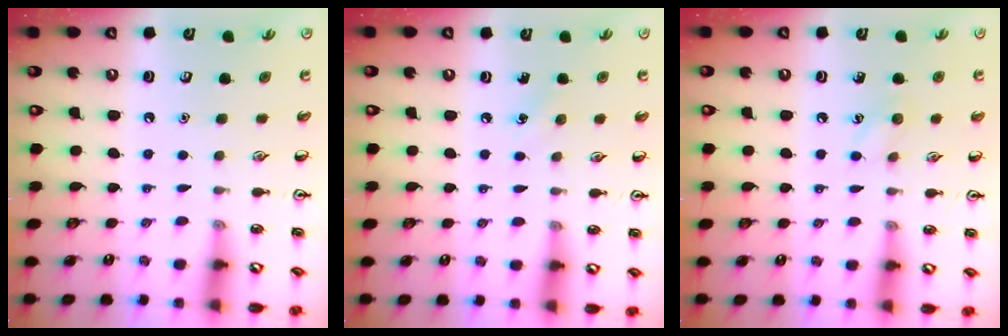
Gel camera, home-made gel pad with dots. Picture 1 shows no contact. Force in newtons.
{"total": 4.2, "press": 3.9, "slide": 1.5}
{"total": 6.0, "press": 5.8, "slide": 1.2}